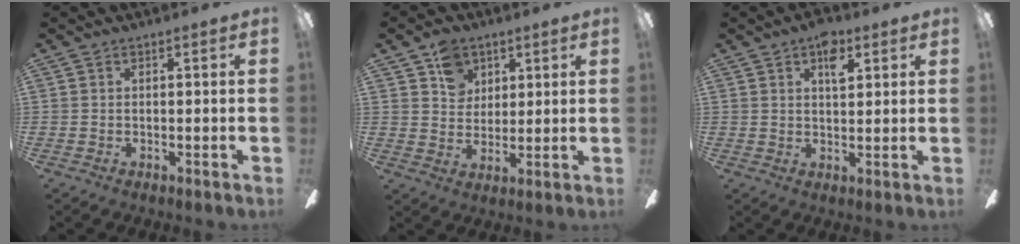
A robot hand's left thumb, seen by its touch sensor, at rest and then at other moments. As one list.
[{"total": 7.5, "force": [4.5, 5.8, 1.7], "torque": [-0.028, -0.007, 0.082]}, {"total": 5.8, "force": [3.3, 3.0, 3.7], "torque": [-0.040, -0.011, 0.051]}]